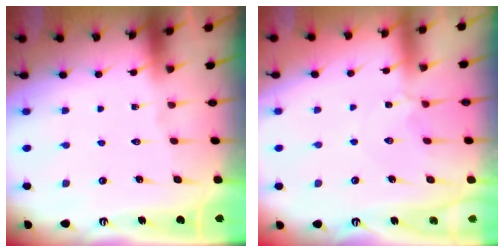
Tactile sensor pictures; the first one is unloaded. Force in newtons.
{"total": 4.0, "press": 4.0, "slide": 0.8}